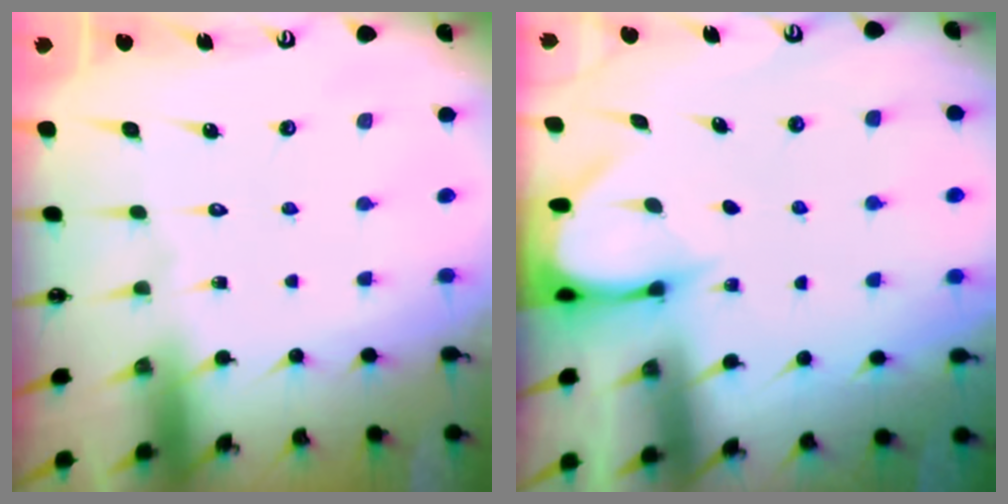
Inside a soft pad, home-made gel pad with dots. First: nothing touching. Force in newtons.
{"total": 3.7, "press": 3.7, "slide": 0.2}